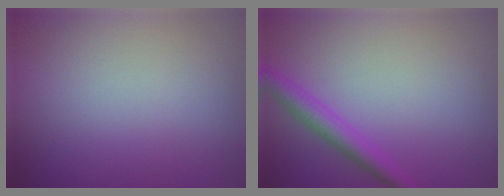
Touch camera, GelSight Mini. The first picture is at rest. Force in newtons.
{"total": 2.6, "press": 2.5, "slide": 0.1}